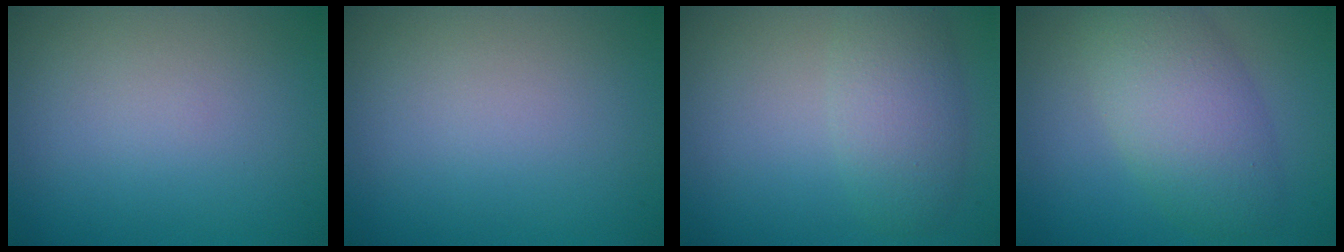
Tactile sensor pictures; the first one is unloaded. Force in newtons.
{"total": 0.0}
{"total": 3.9, "press": 3.9, "slide": 0.1}
{"total": 6.1, "press": 6.1, "slide": 0.1}